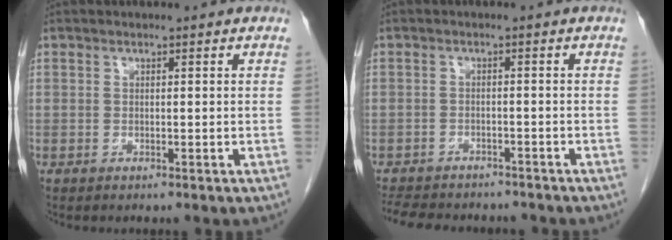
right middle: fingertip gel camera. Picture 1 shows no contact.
{"total": 11.3, "force": [-9.8, 4.1, 3.8], "torque": [-0.079, -0.001, -0.130]}